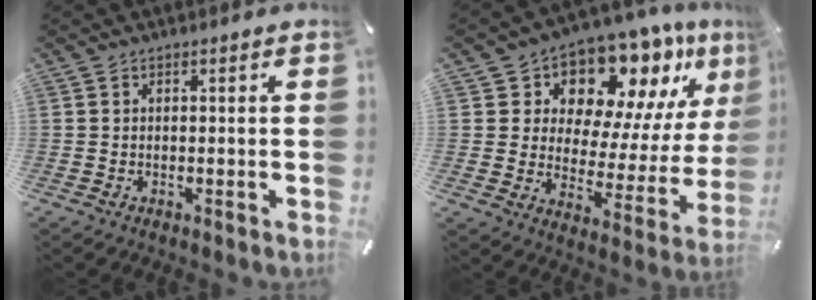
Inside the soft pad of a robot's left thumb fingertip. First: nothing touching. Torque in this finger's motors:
{"motor_torque": [1.04, 1.02, 1.78, -0.99, 0.32]}